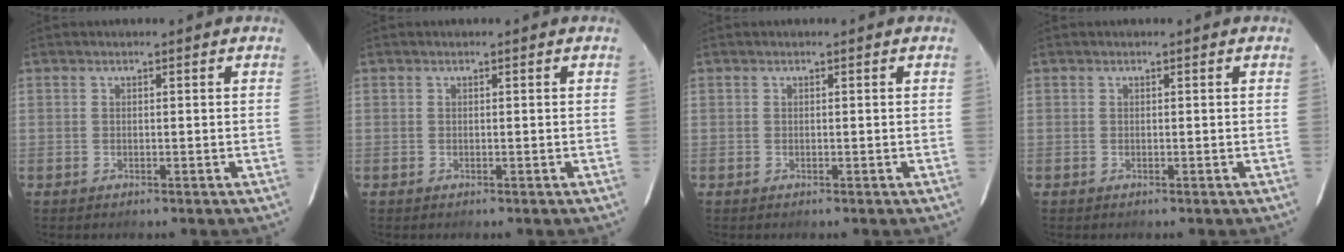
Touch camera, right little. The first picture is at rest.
{"total": 0.0}
{"total": 0.0}
{"total": 0.0}